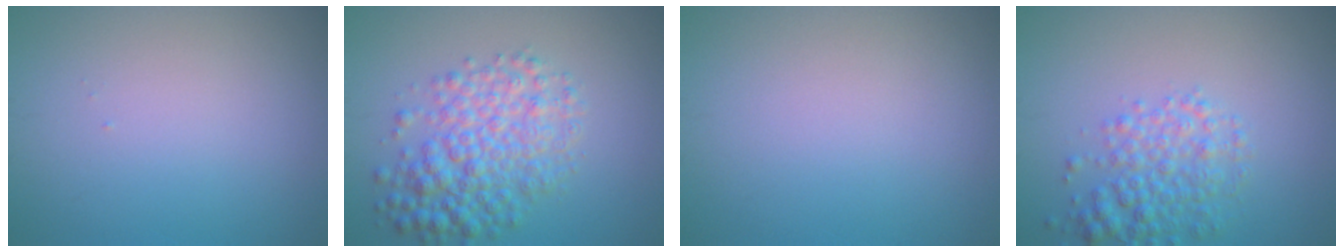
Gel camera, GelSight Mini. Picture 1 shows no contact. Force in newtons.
{"total": 5.5, "press": 5.5, "slide": 0.1}
{"total": 0.0}
{"total": 3.6, "press": 3.6, "slide": 0.2}